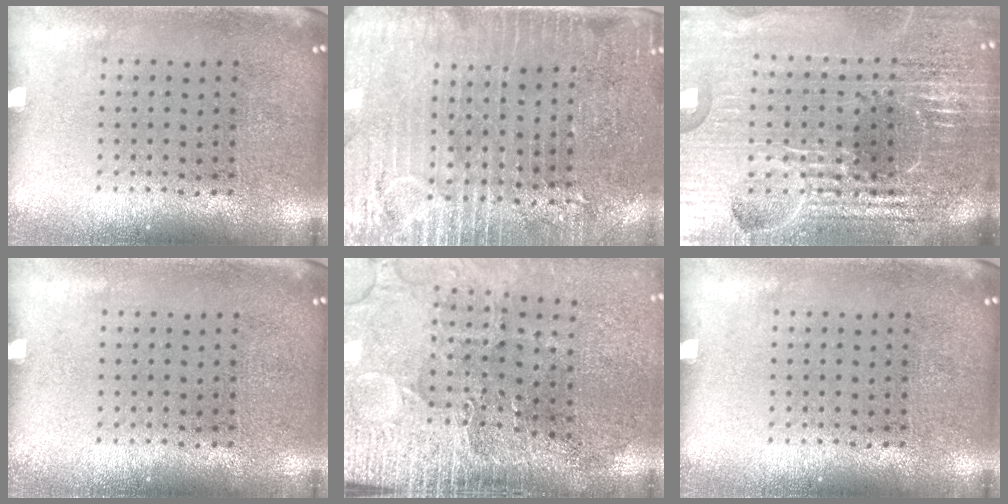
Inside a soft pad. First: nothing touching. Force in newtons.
{"total": 3.6, "press": 3.3, "slide": 1.6}
{"total": 6.5, "press": 5.7, "slide": 3.0}
{"total": 0.0}
{"total": 3.5, "press": 3.4, "slide": 1.1}
{"total": 0.0}